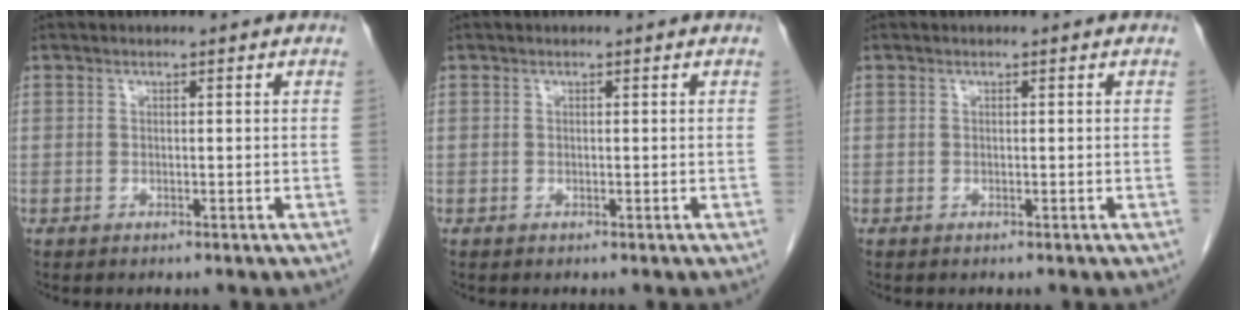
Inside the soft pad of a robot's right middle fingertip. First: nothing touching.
{"total": 0.0}
{"total": 0.0}